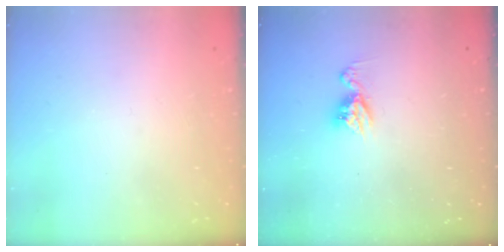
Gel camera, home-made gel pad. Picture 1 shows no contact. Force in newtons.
{"total": 8.5, "press": 8.5, "slide": 0.7}